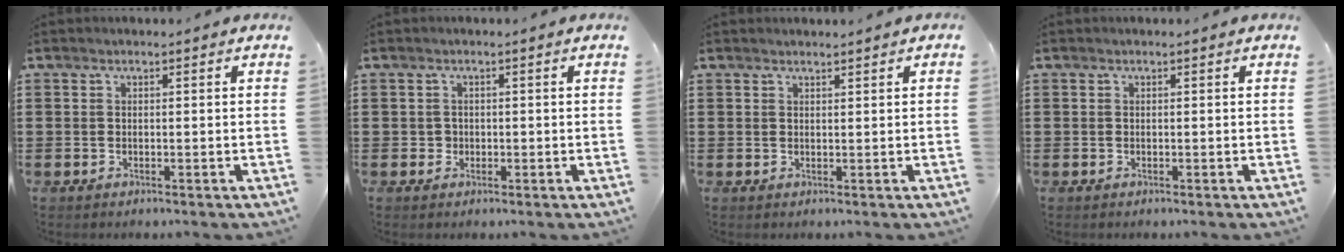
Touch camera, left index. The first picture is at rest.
{"total": 1.2, "force": [0.1, 1.1, 0.3], "torque": [-0.010, 0.005, 0.001]}
{"total": 0.9, "force": [0.9, 0.0, 0.1], "torque": [-0.004, -0.001, 0.018]}
{"total": 0.0}